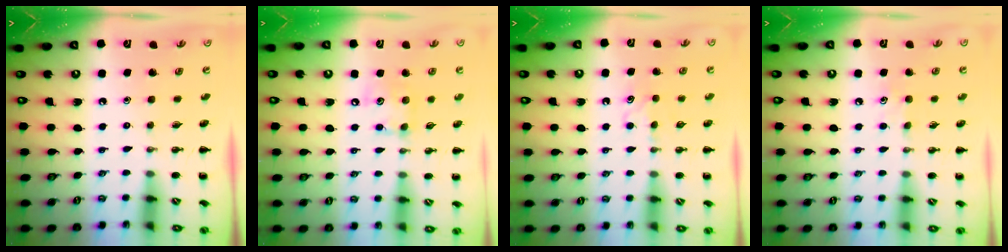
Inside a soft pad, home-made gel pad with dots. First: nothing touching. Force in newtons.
{"total": 7.6, "press": 7.6, "slide": 0.6}
{"total": 5.1, "press": 4.8, "slide": 1.5}
{"total": 5.5, "press": 5.3, "slide": 1.5}